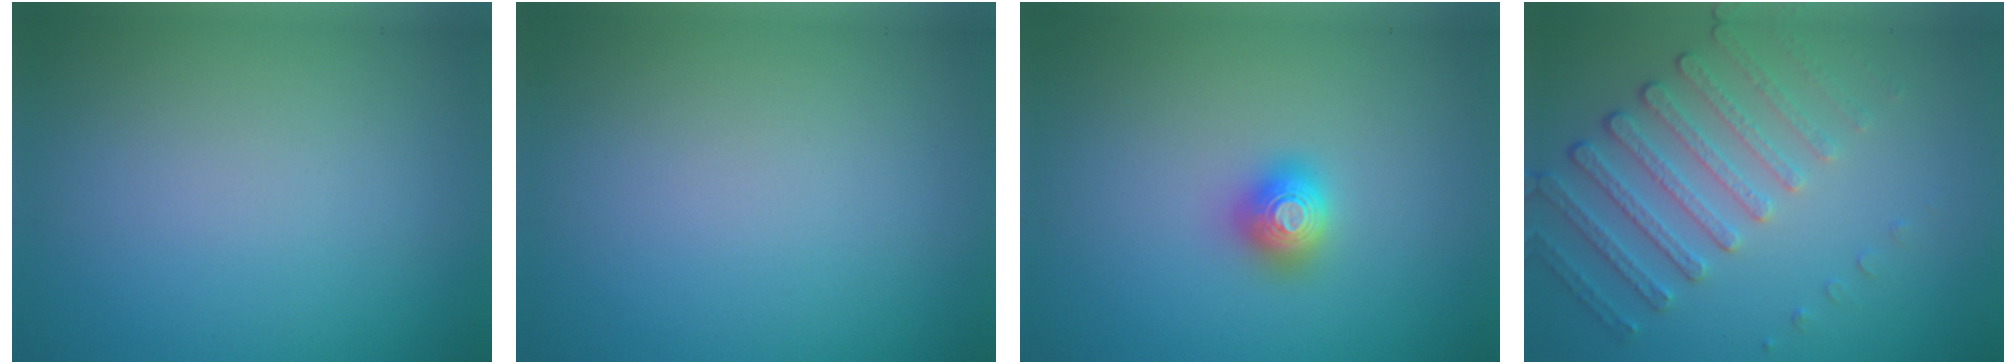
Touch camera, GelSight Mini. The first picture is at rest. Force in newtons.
{"total": 0.0}
{"total": 2.0, "press": 2.0, "slide": 0.2}
{"total": 4.7, "press": 3.5, "slide": 3.2}